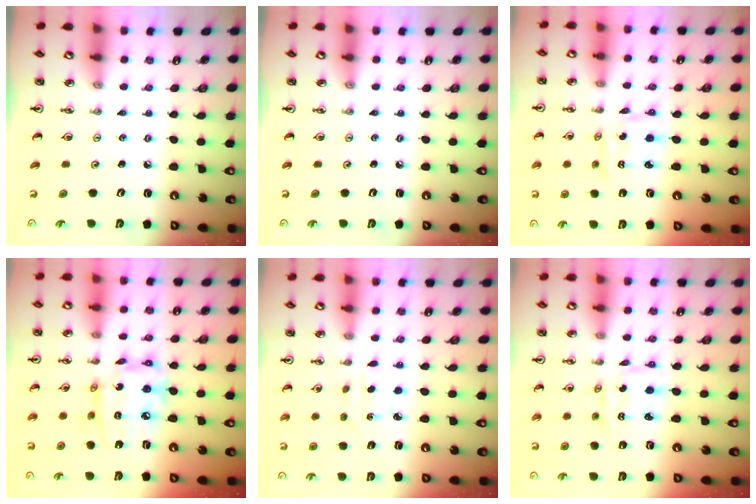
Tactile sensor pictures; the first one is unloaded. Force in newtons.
{"total": 0.0}
{"total": 2.1, "press": 2.1, "slide": 0.1}
{"total": 12.3, "press": 12.3, "slide": 1.4}
{"total": 2.9, "press": 2.9, "slide": 0.4}
{"total": 2.1, "press": 2.1, "slide": 0.1}